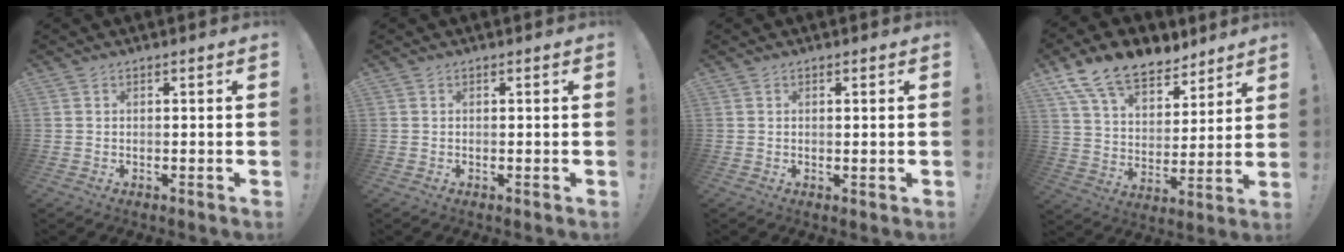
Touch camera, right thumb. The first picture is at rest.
{"total": 0.0}
{"total": 0.9, "force": [0.5, 0.2, 0.7], "torque": [-0.001, -0.005, 0.005]}
{"total": 15.6, "force": [11.4, 8.3, 6.7], "torque": [-0.123, -0.074, 0.212]}